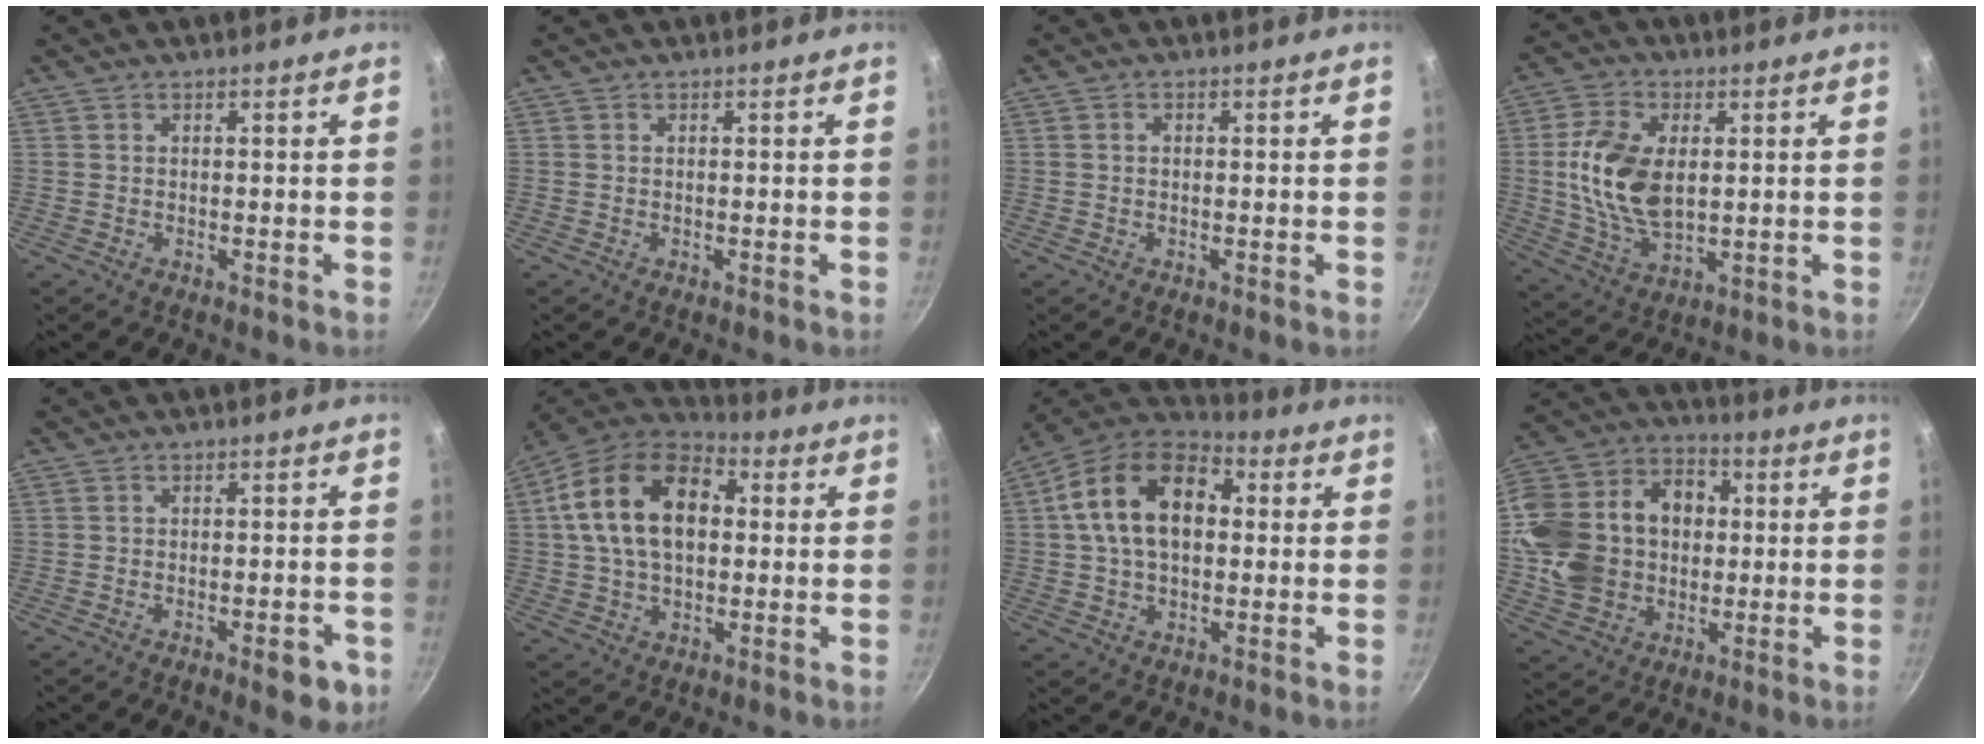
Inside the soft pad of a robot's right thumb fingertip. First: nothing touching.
{"total": 0.0}
{"total": 0.7, "force": [0.0, 0.6, 0.4], "torque": [-0.007, 0.004, 0.000]}
{"total": 14.1, "force": [1.5, 8.4, 11.2], "torque": [-0.205, -0.006, 0.031]}
{"total": 5.7, "force": [-2.6, 2.3, 4.5], "torque": [-0.040, 0.016, -0.027]}
{"total": 18.7, "force": [2.9, 12.0, 14.0], "torque": [-0.223, 0.026, 0.036]}
{"total": 17.1, "force": [2.6, 11.2, 12.7], "torque": [-0.192, 0.028, 0.026]}
{"total": 24.0, "force": [0.4, 19.1, 14.5], "torque": [-0.261, 0.049, 0.014]}